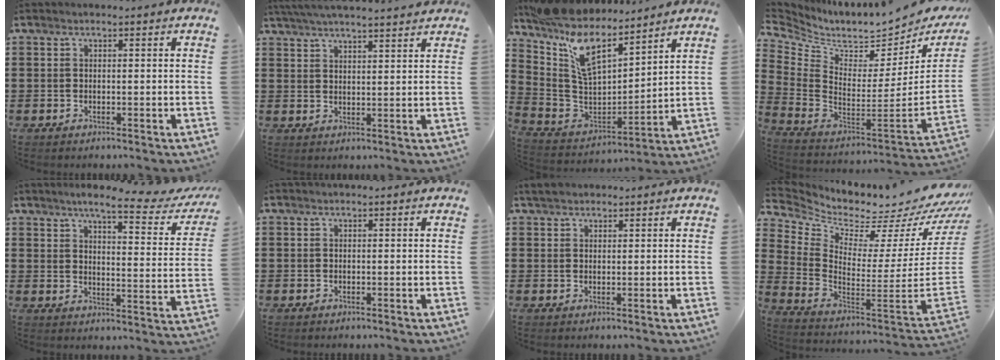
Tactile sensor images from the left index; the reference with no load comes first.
{"total": 4.1, "force": [3.9, -0.2, 1.1], "torque": [-0.034, -0.009, 0.070]}
{"total": 10.8, "force": [8.0, 3.4, 6.5], "torque": [-0.170, -0.055, 0.139]}
{"total": 4.8, "force": [3.9, 2.0, 1.9], "torque": [-0.070, -0.055, 0.063]}
{"total": 7.2, "force": [5.6, 0.8, 4.4], "torque": [-0.081, -0.029, 0.088]}
{"total": 0.0}
{"total": 1.7, "force": [1.6, 0.7, 0.3], "torque": [-0.011, 0.006, 0.031]}
{"total": 2.9, "force": [2.5, 0.9, 1.0], "torque": [-0.030, -0.063, 0.029]}